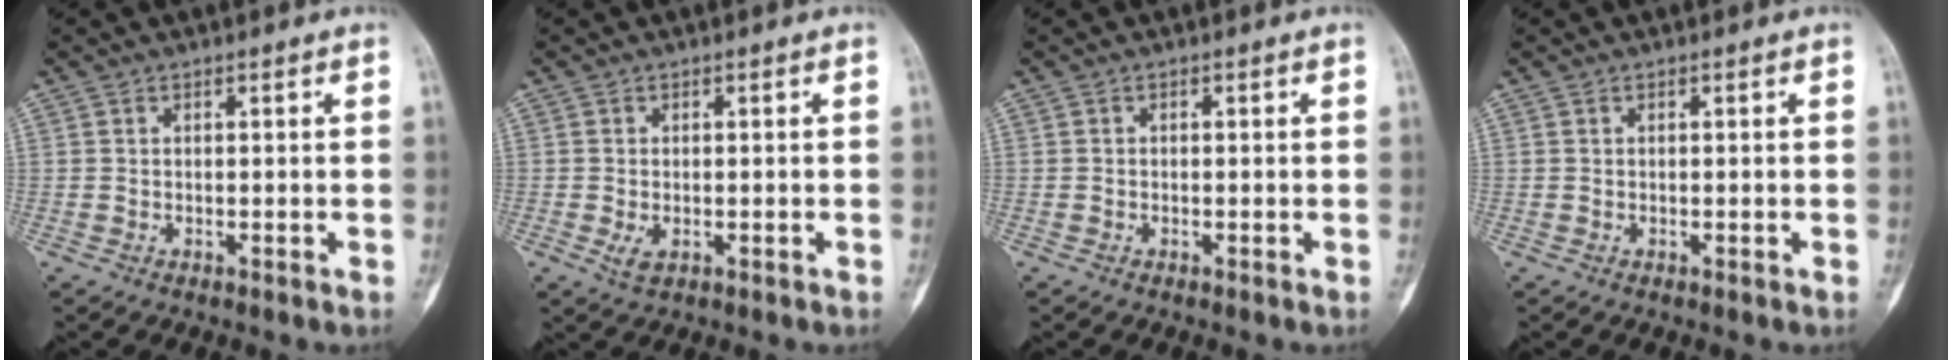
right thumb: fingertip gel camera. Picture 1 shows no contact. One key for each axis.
{"total": 2.3, "fx": -0.6, "fy": 1.3, "fz": 1.7, "tx": -0.031, "ty": -0.002, "tz": -0.009}
{"total": 0.0}
{"total": 0.0}